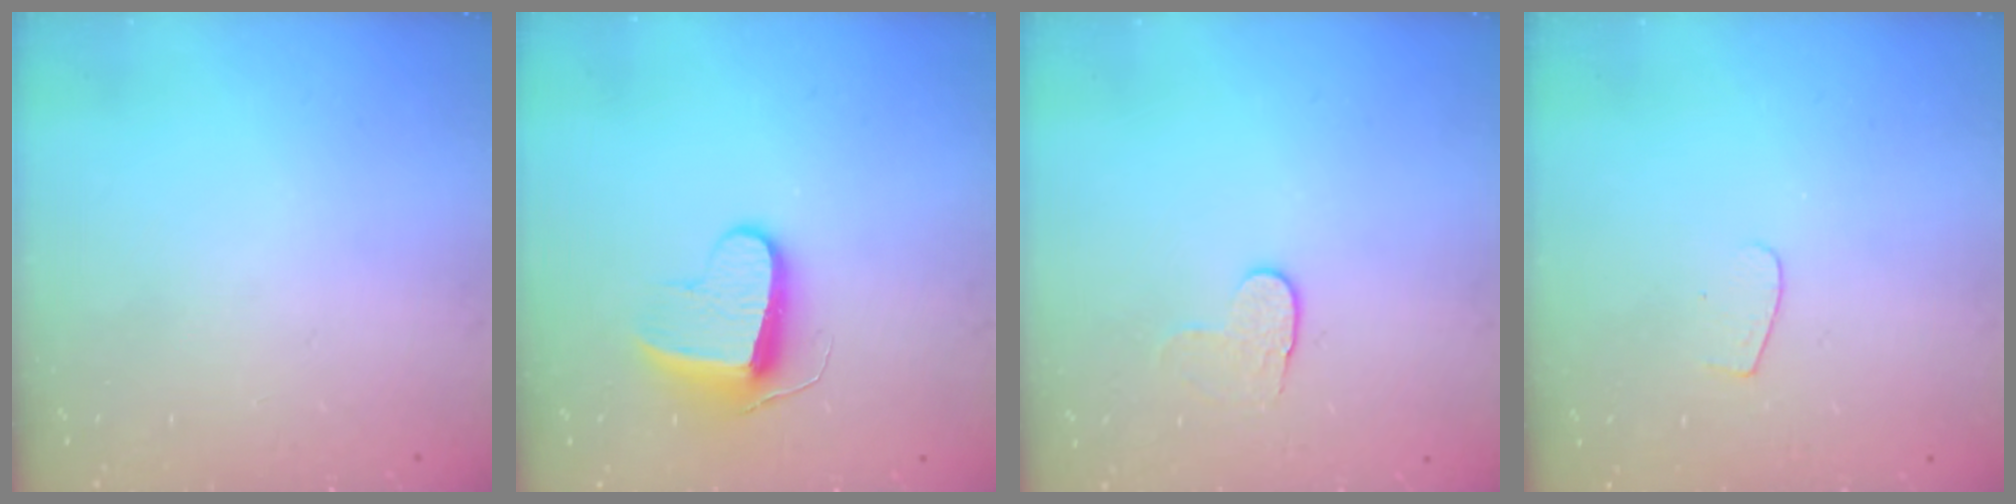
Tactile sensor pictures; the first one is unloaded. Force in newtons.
{"total": 9.0, "press": 9.0, "slide": 0.2}
{"total": 4.0, "press": 4.0, "slide": 0.5}
{"total": 4.0, "press": 4.0, "slide": 0.4}